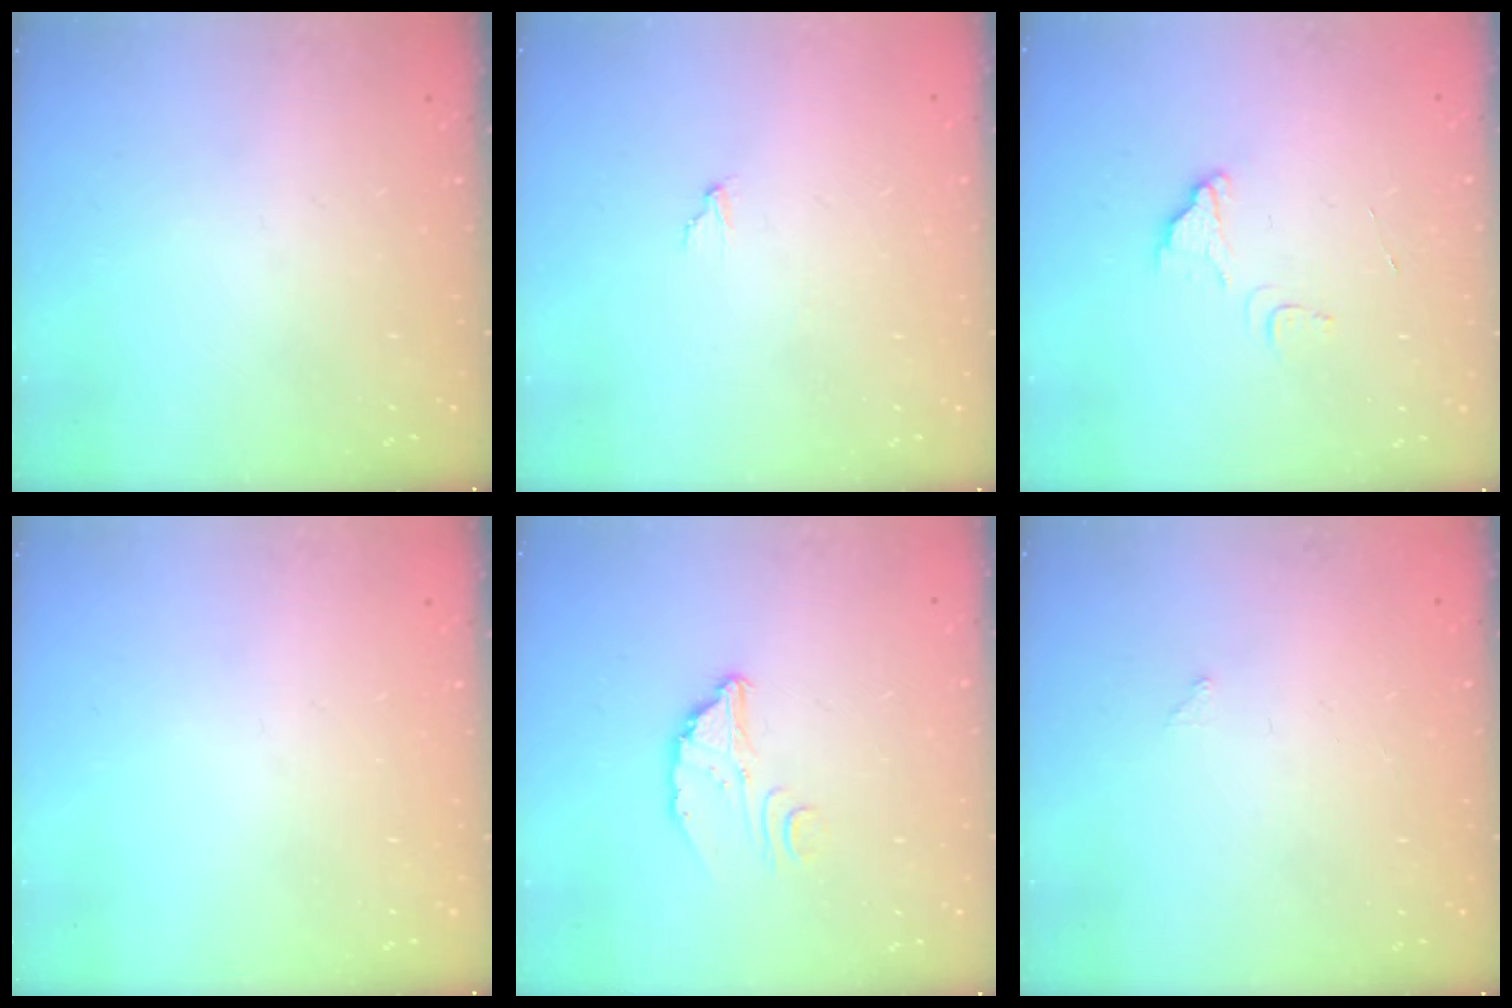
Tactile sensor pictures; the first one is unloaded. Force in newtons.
{"total": 2.0, "press": 2.0, "slide": 0.1}
{"total": 5.8, "press": 5.8, "slide": 0.5}
{"total": 0.0}
{"total": 3.1, "press": 3.1, "slide": 0.2}
{"total": 3.6, "press": 3.6, "slide": 0.1}